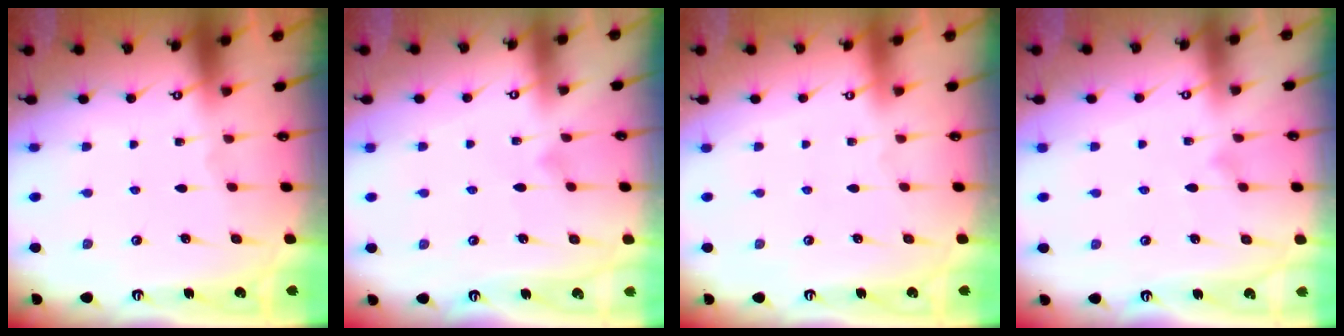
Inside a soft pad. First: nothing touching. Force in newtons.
{"total": 5.0, "press": 4.9, "slide": 0.3}
{"total": 4.0, "press": 4.0, "slide": 0.1}
{"total": 8.1, "press": 8.1, "slide": 0.5}